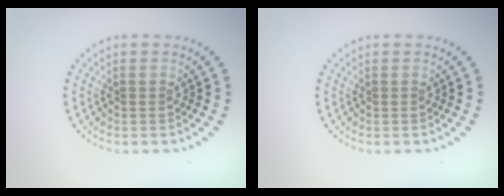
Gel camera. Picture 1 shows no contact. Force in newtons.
{"total": 0.0}